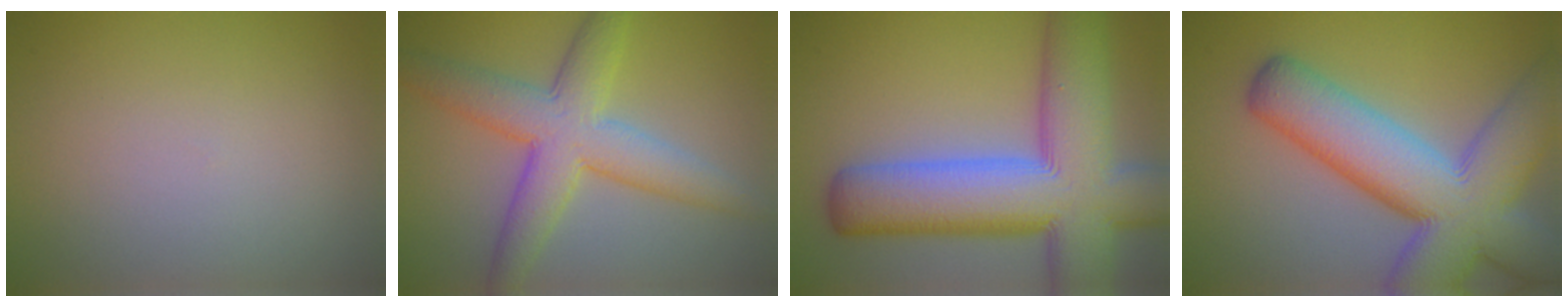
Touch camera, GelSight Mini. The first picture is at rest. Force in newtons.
{"total": 7.0, "press": 7.0, "slide": 0.1}
{"total": 14.6, "press": 14.6, "slide": 0.7}
{"total": 13.4, "press": 13.4, "slide": 0.8}